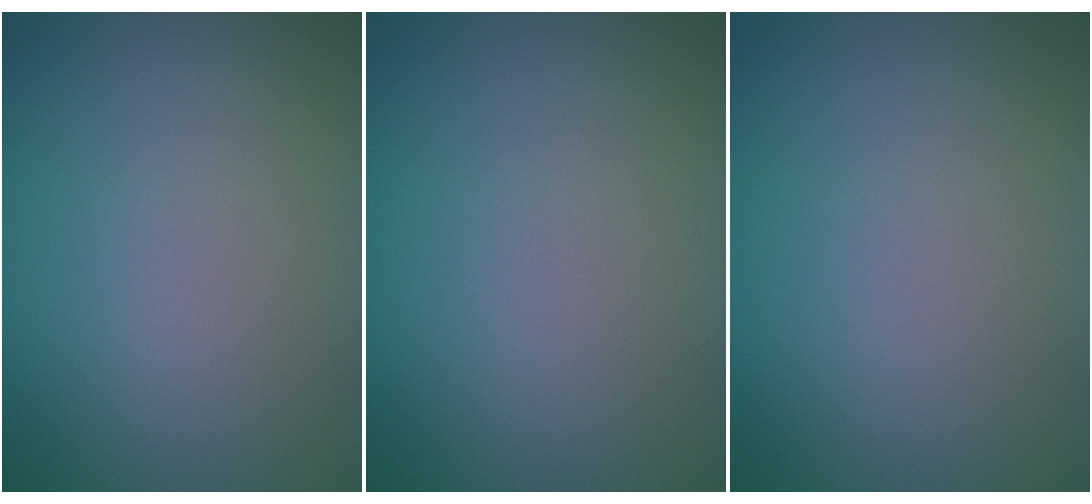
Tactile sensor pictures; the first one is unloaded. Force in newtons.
{"total": 0.0}
{"total": 0.0}